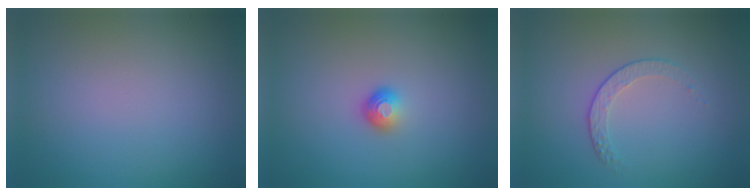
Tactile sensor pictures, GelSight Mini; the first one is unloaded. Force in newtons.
{"total": 1.5, "press": 1.1, "slide": 1.1}
{"total": 1.6, "press": 1.0, "slide": 1.3}